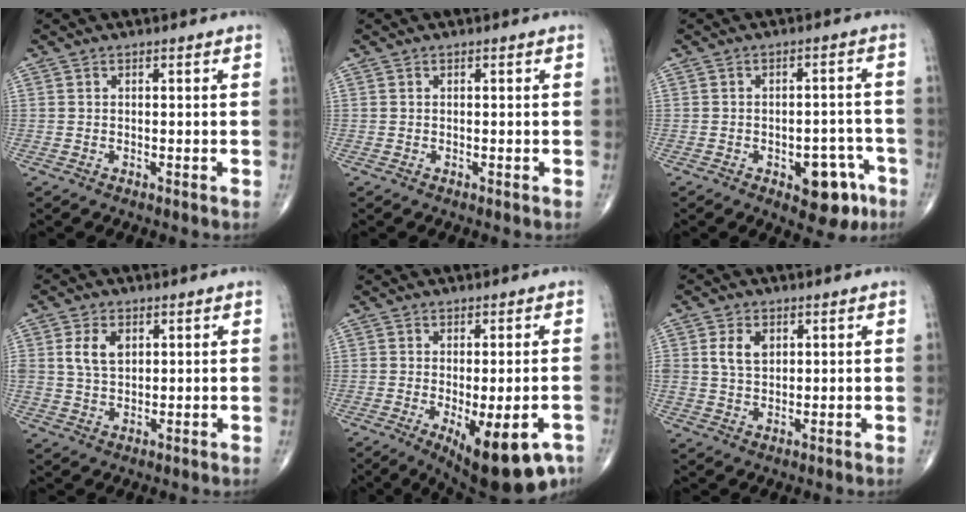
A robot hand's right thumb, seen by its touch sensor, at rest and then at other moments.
{"total": 0.0}
{"total": 9.0, "force": [-4.3, 4.7, 6.4], "torque": [-0.048, 0.033, -0.047]}
{"total": 5.7, "force": [1.7, 3.7, 3.9], "torque": [-0.064, -0.004, 0.035]}
{"total": 14.9, "force": [-7.1, 5.4, 11.9], "torque": [-0.129, -0.001, -0.088]}
{"total": 4.9, "force": [1.5, 3.4, 3.3], "torque": [-0.048, -0.003, 0.032]}